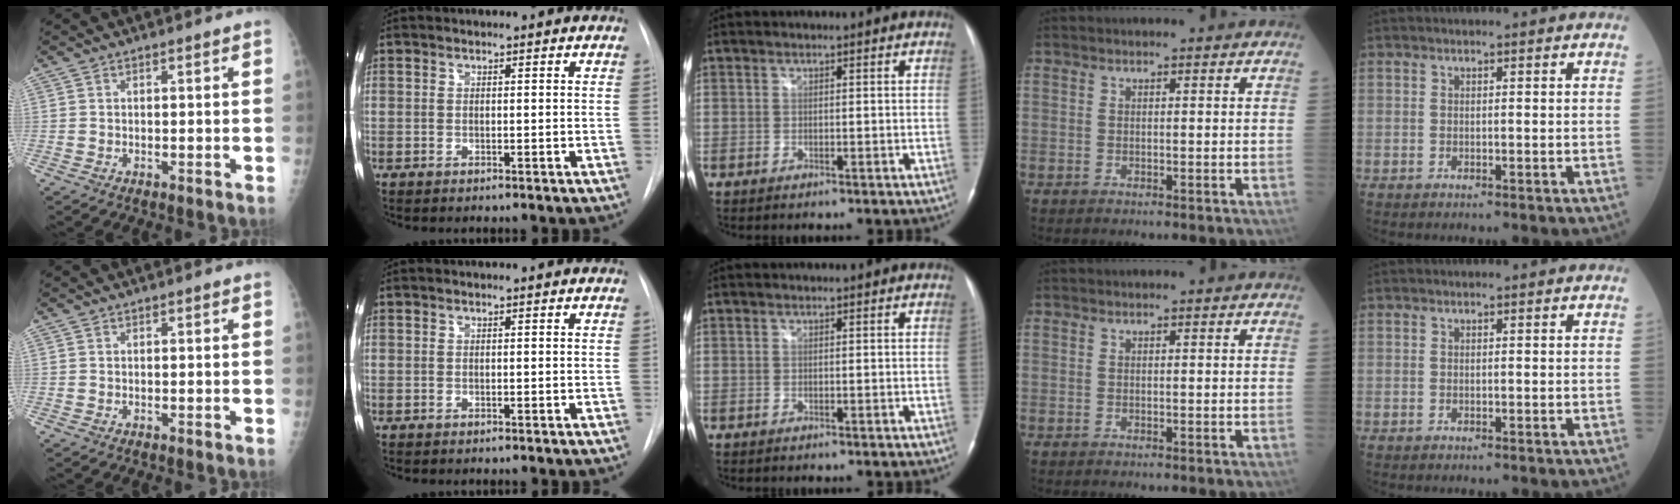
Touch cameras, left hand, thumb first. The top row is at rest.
{}